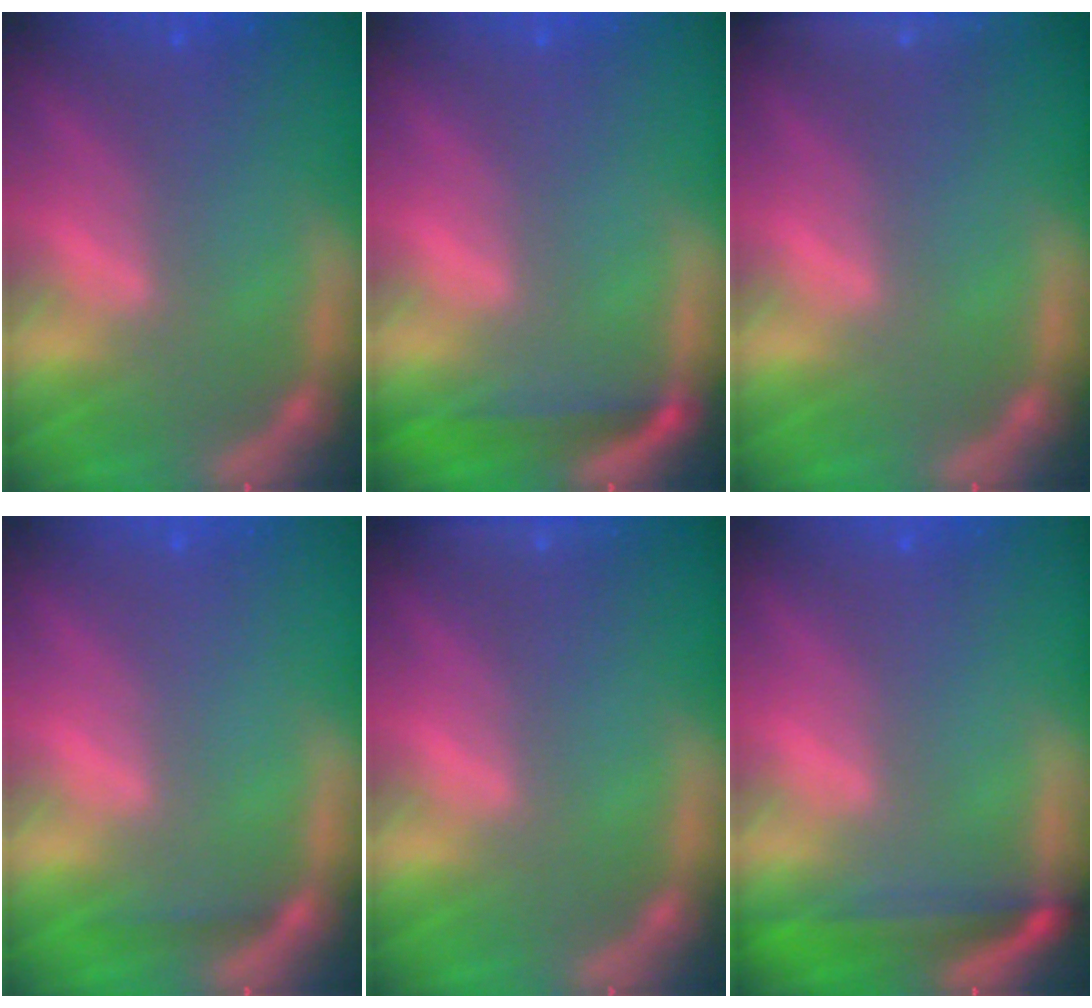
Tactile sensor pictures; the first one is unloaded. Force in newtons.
{"total": 3.0}
{"total": 3.0}
{"total": 0.9}
{"total": 1.4}
{"total": 5.0}